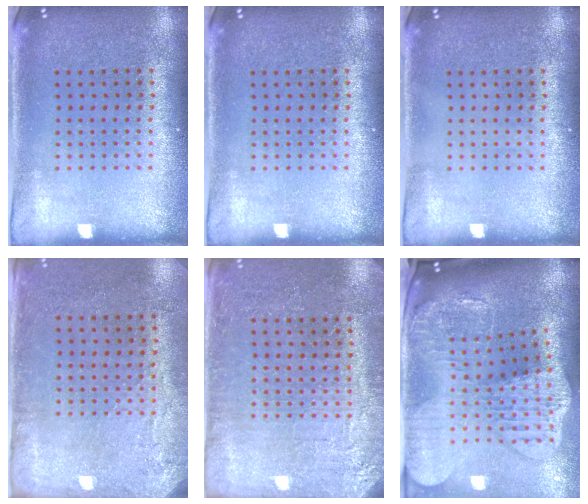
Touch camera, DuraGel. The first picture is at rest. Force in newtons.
{"total": 0.0}
{"total": 0.0}
{"total": 2.8, "press": 2.3, "slide": 1.6}
{"total": 2.7, "press": 2.7, "slide": 0.4}
{"total": 4.5, "press": 3.3, "slide": 3.0}